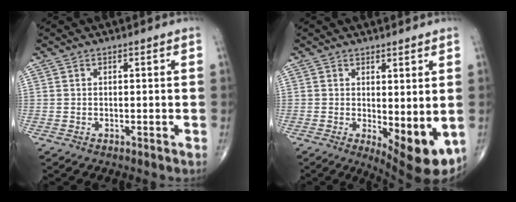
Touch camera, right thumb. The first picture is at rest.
{"total": 9.6, "force": [-1.5, 3.6, 8.8], "torque": [-0.108, -0.024, -0.007]}